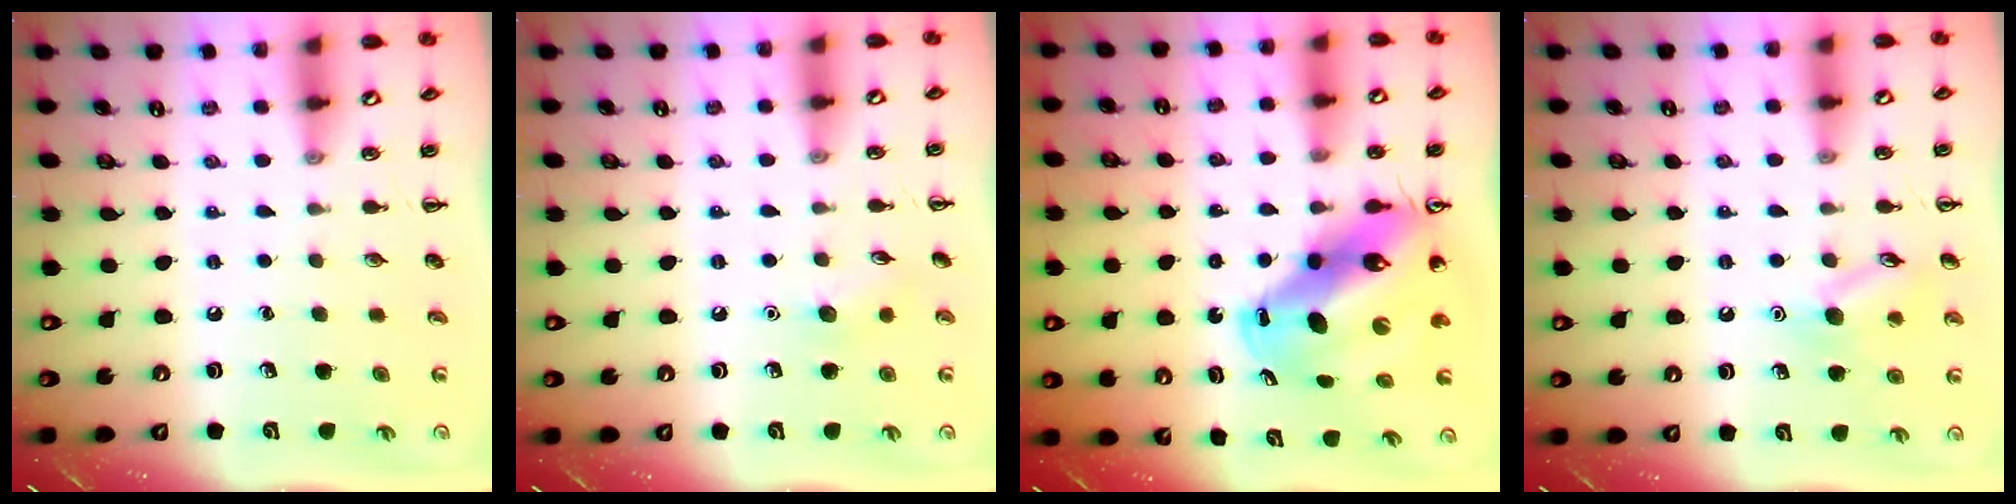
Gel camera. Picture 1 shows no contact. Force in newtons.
{"total": 6.4, "press": 6.2, "slide": 1.6}
{"total": 16.7, "press": 15.9, "slide": 5.1}
{"total": 9.5, "press": 9.5, "slide": 0.9}